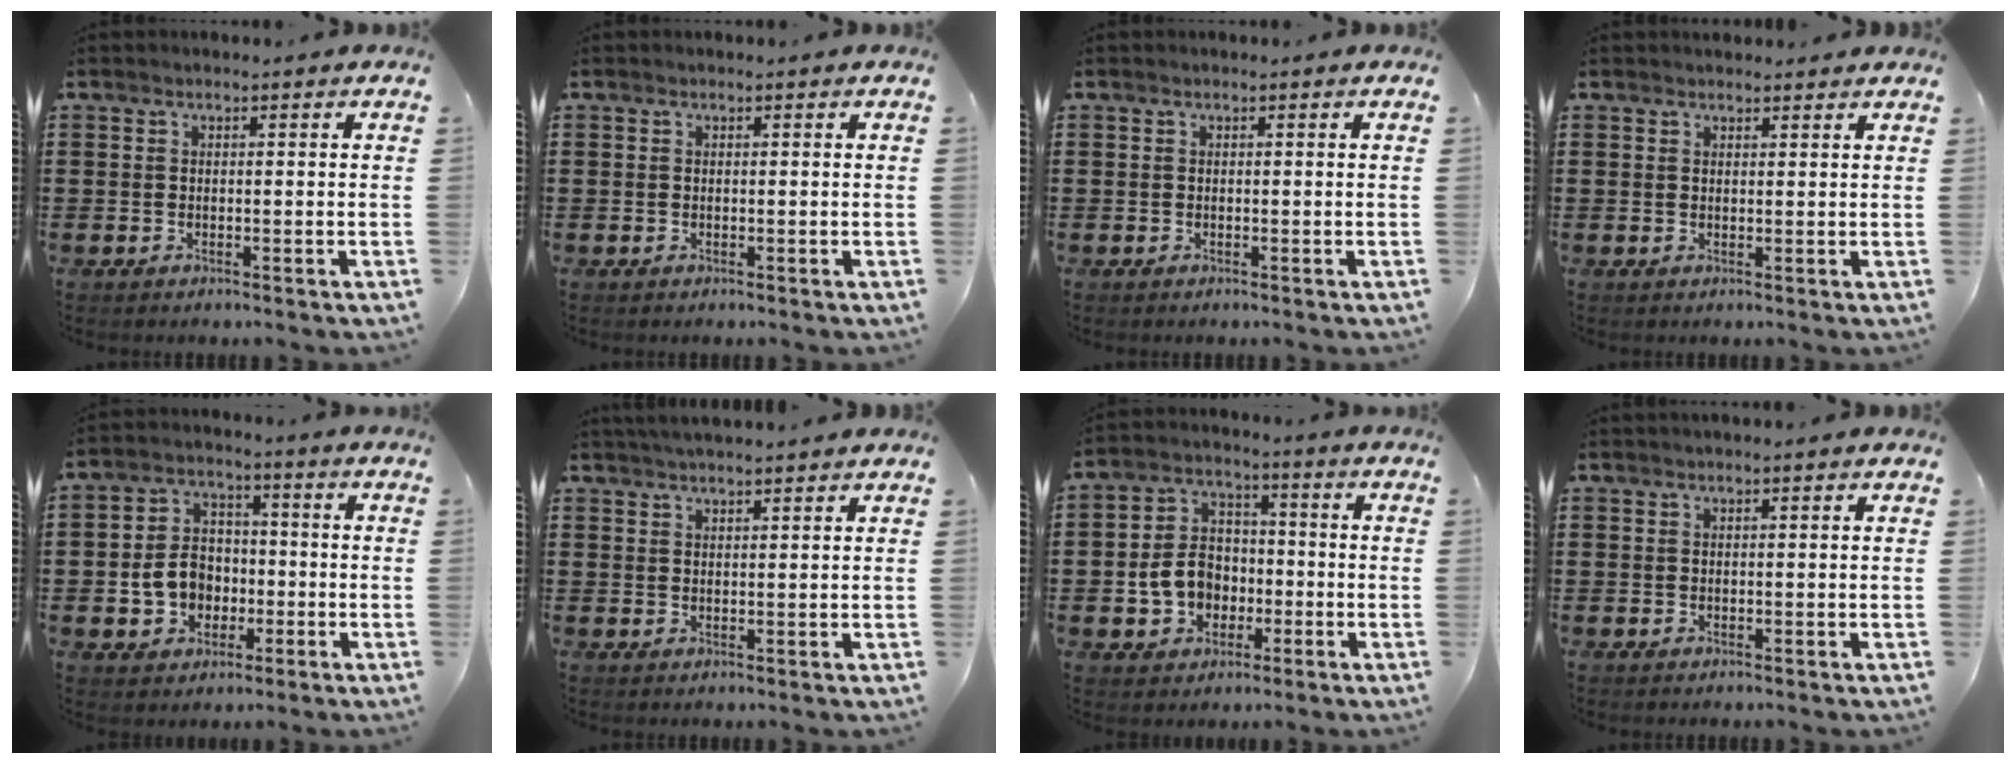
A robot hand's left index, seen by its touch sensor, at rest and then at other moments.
{"total": 0.0}
{"total": 0.0}
{"total": 1.0, "force": [1.0, 0.0, -0.3], "torque": [0.005, 0.002, 0.019]}
{"total": 6.9, "force": [-1.5, 5.9, 3.4], "torque": [-0.080, 0.011, -0.032]}
{"total": 2.0, "force": [1.9, -0.5, 0.0], "torque": [-0.003, -0.002, 0.037]}
{"total": 7.3, "force": [-1.7, 6.2, 3.6], "torque": [-0.099, 0.015, -0.035]}
{"total": 0.6, "force": [0.4, -0.1, 0.4], "torque": [-0.007, -0.001, 0.009]}